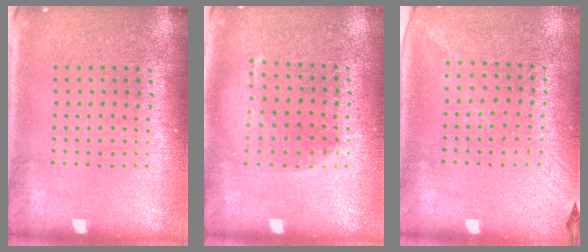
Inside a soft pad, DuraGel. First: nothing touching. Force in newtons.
{"total": 1.1, "press": 1.1, "slide": 0.2}
{"total": 1.2, "press": 0.9, "slide": 0.9}